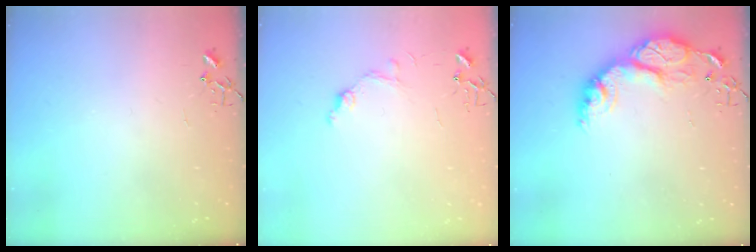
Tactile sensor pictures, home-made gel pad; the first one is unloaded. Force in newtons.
{"total": 7.9, "press": 7.9, "slide": 0.7}
{"total": 16.7, "press": 16.7, "slide": 1.3}